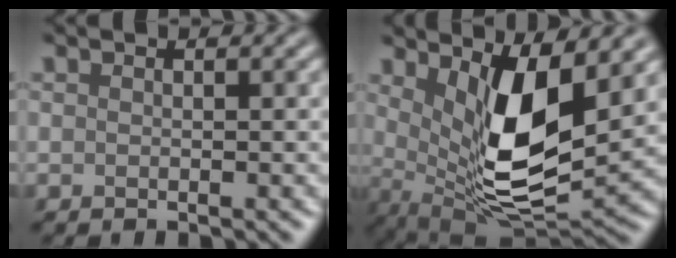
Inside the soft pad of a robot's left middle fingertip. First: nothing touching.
{"total": 8.7, "force": [2.5, 3.0, 7.8], "torque": [-0.146, -0.025, 0.049]}